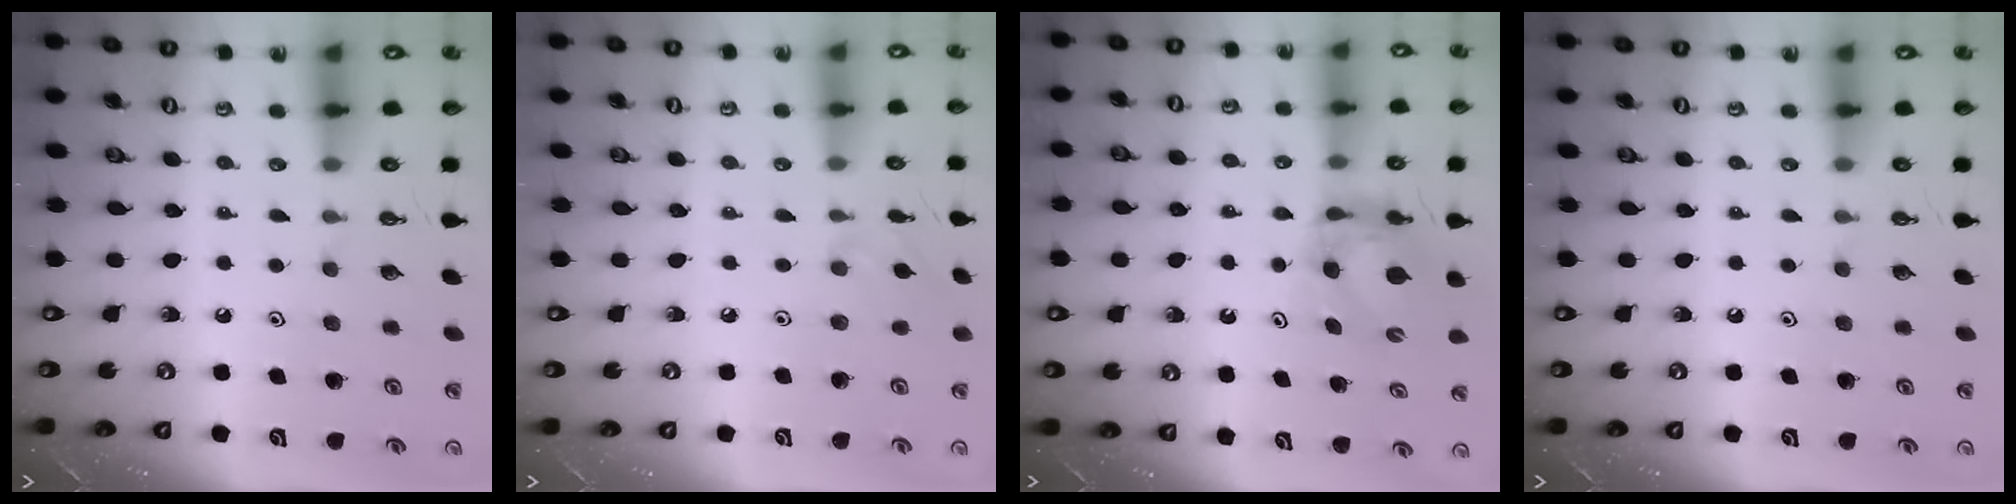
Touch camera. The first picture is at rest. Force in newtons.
{"total": 4.1, "press": 4.0, "slide": 0.8}
{"total": 6.4, "press": 6.4, "slide": 0.5}
{"total": 0.0}